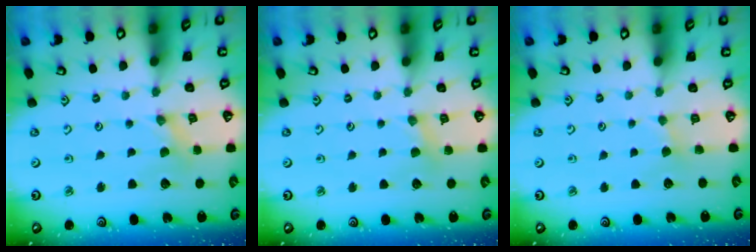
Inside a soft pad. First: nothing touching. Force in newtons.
{"total": 2.6, "press": 2.6, "slide": 0.4}
{"total": 1.1, "press": 1.1, "slide": 0.3}